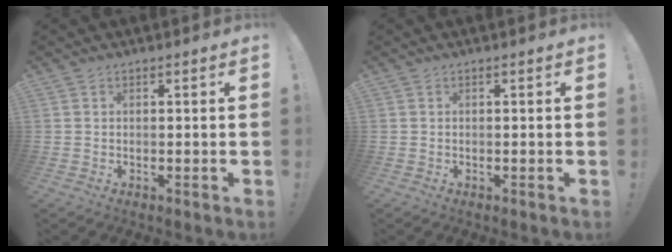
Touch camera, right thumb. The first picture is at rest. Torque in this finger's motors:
{"motor_torque": [0.00, 0.00, 0.01, -0.01, 0.00]}